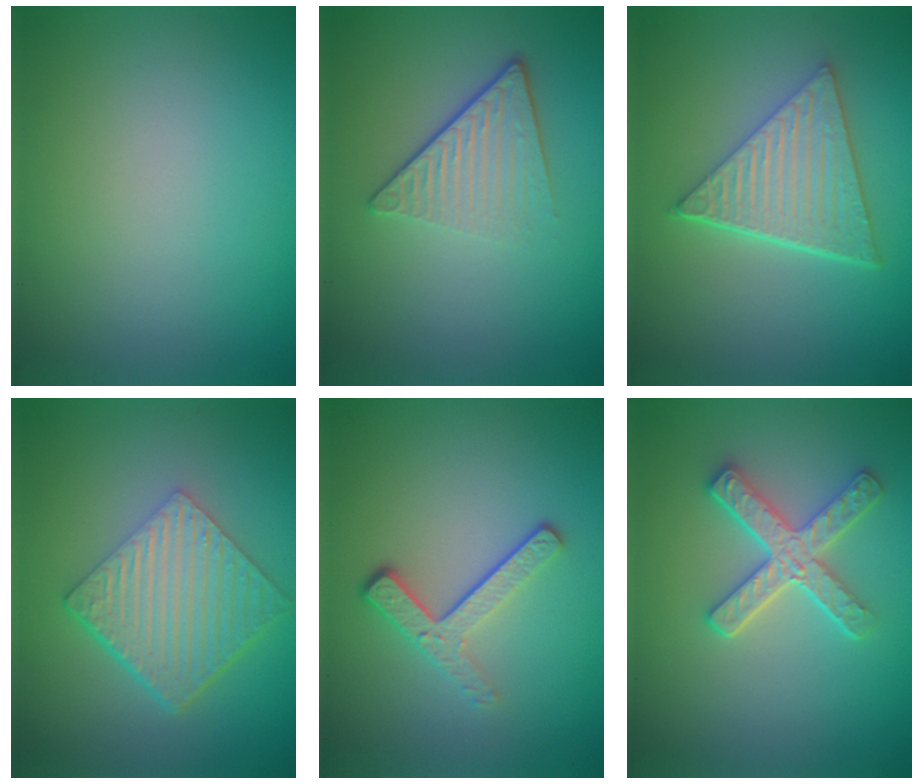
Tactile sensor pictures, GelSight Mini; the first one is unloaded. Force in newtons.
{"total": 4.5, "press": 2.8, "slide": 3.5}
{"total": 6.1, "press": 4.4, "slide": 4.2}
{"total": 6.3, "press": 4.3, "slide": 4.6}
{"total": 3.3, "press": 2.3, "slide": 2.3}
{"total": 3.7, "press": 3.2, "slide": 1.8}